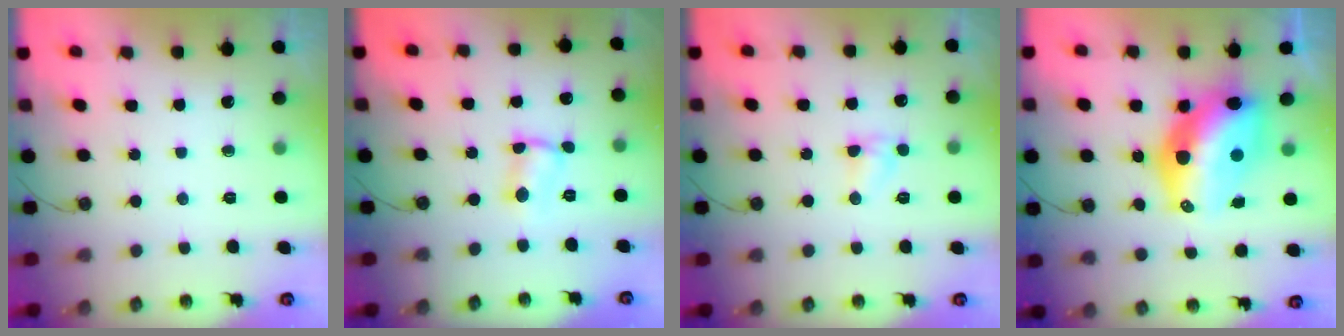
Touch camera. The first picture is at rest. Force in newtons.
{"total": 2.2, "press": 2.2, "slide": 0.1}
{"total": 3.3, "press": 3.3, "slide": 0.4}
{"total": 16.3, "press": 16.3, "slide": 1.6}